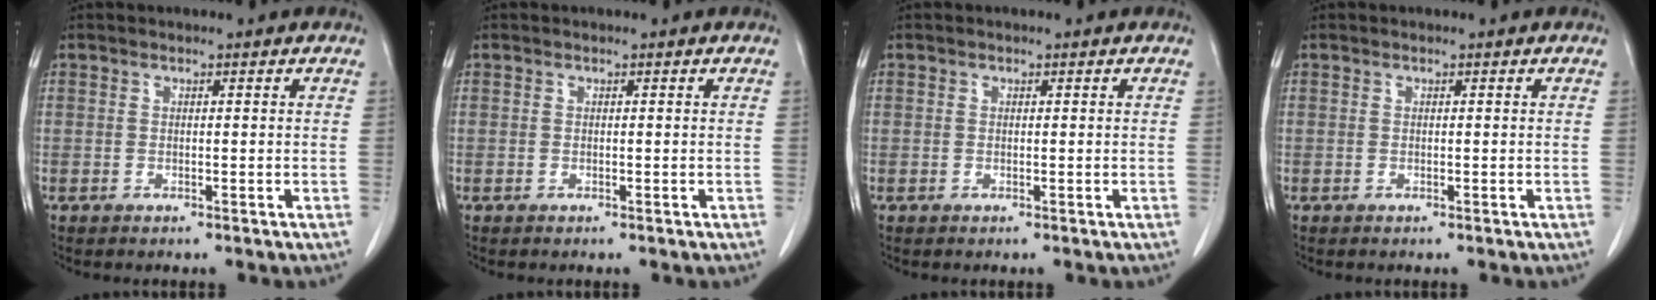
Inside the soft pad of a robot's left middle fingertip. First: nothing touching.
{"total": 0.0}
{"total": 0.0}
{"total": 0.0}